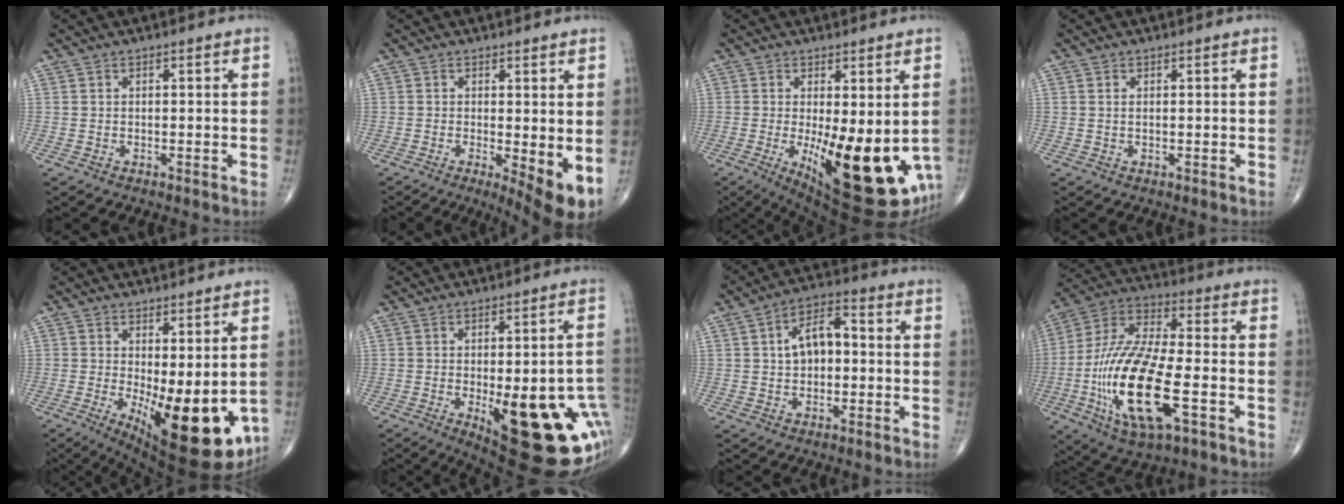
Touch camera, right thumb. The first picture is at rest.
{"total": 7.1, "force": [-0.7, 2.1, 6.8], "torque": [-0.100, -0.020, -0.009]}
{"total": 19.0, "force": [-3.4, 6.9, 17.4], "torque": [-0.214, -0.034, -0.021]}
{"total": 0.6, "force": [0.2, 0.2, 0.5], "torque": [-0.013, 0.002, 0.005]}
{"total": 16.6, "force": [-2.4, 6.4, 15.1], "torque": [-0.207, -0.036, -0.011]}
{"total": 25.4, "force": [-6.7, 8.9, 22.8], "torque": [-0.222, -0.002, -0.058]}
{"total": 8.6, "force": [0.5, 5.1, 6.8], "torque": [-0.101, 0.028, 0.000]}
{"total": 22.7, "force": [-6.2, 8.7, 20.0], "torque": [-0.415, 0.018, -0.101]}